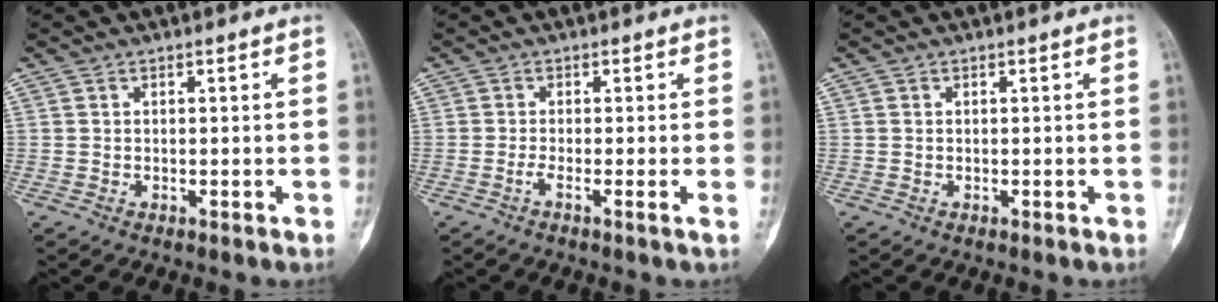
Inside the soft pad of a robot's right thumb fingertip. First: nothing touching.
{"total": 1.4, "force": [-0.5, -0.6, 1.1], "torque": [-0.034, -0.006, -0.018]}
{"total": 0.0}